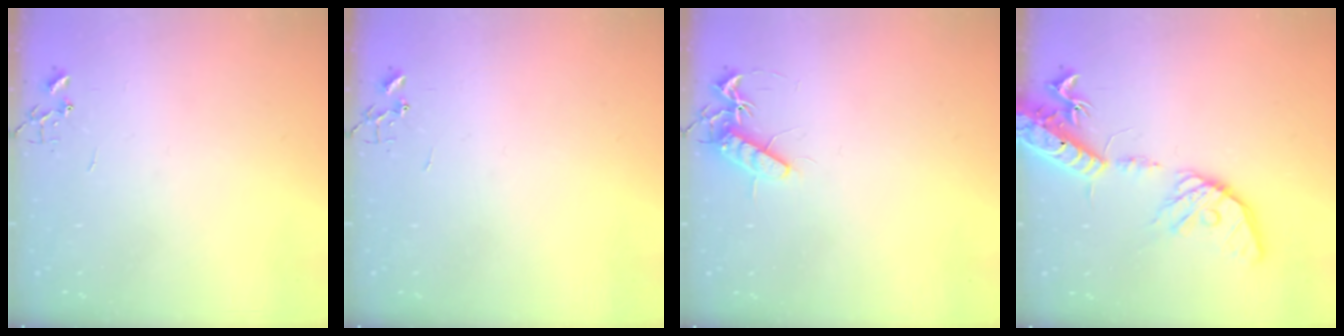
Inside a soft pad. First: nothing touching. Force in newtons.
{"total": 0.0}
{"total": 10.8, "press": 10.8, "slide": 0.4}
{"total": 19.4, "press": 19.1, "slide": 3.3}